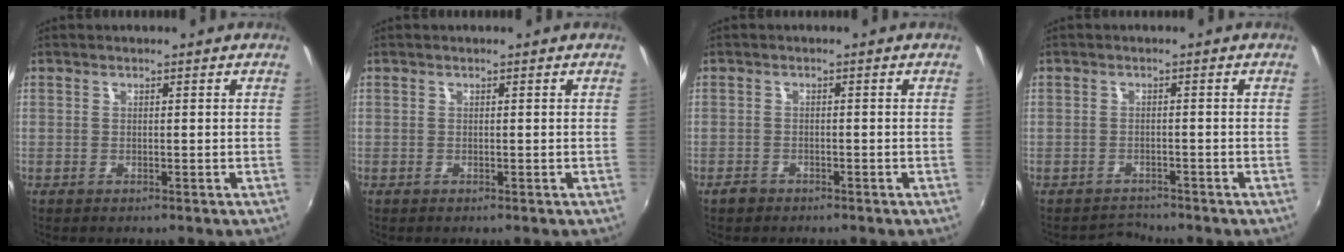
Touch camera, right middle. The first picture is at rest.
{"total": 0.0}
{"total": 1.8, "force": [-1.5, 1.0, 0.4], "torque": [-0.011, 0.000, -0.026]}
{"total": 2.6, "force": [-2.3, 0.8, -0.7], "torque": [0.003, 0.007, -0.043]}